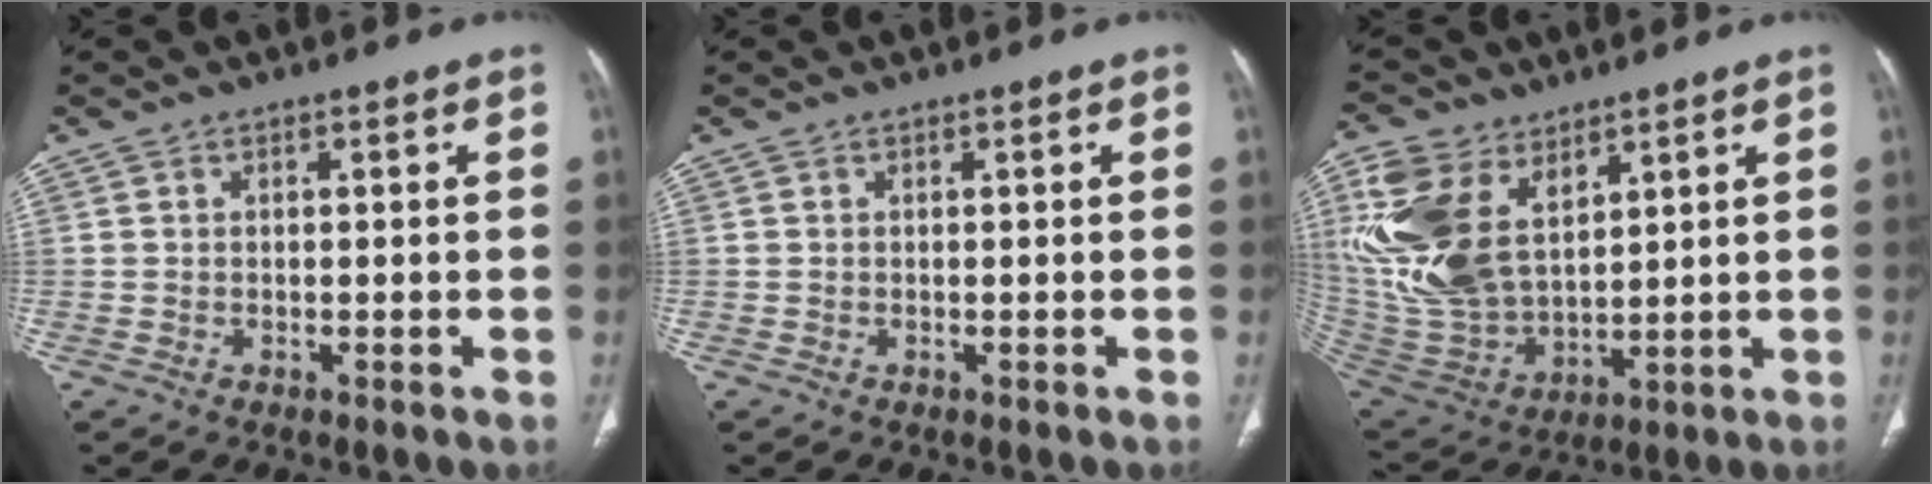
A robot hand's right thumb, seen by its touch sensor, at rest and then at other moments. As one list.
[{"total": 0.0}, {"total": 18.9, "force": [7.7, 11.3, 13.0], "torque": [-0.273, -0.032, 0.164]}]